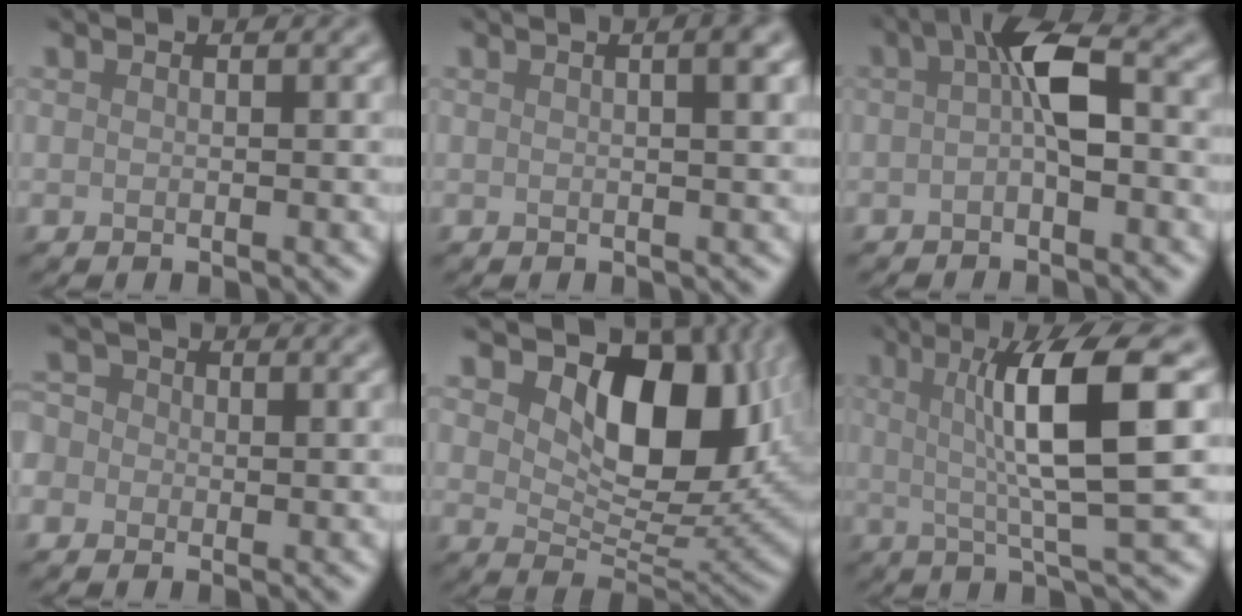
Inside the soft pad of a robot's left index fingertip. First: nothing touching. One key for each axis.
{"total": 3.4, "fx": 1.0, "fy": 1.3, "fz": 3.0, "tx": -0.016, "ty": 0.013, "tz": -0.006}
{"total": 4.1, "fx": 0.0, "fy": 1.1, "fz": 3.9, "tx": -0.066, "ty": 0.013, "tz": -0.011}
{"total": 3.3, "fx": -0.1, "fy": 3.1, "fz": 1.0, "tx": -0.006, "ty": 0.020, "tz": -0.030}
{"total": 9.1, "fx": 3.4, "fy": 5.4, "fz": 6.6, "tx": -0.093, "ty": -0.014, "tz": 0.056}
{"total": 8.5, "fx": 1.6, "fy": 1.4, "fz": 8.2, "tx": -0.116, "ty": 0.008, "tz": 0.024}